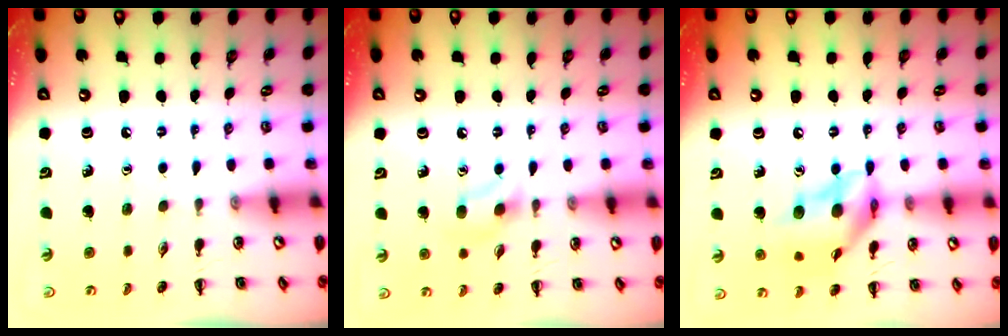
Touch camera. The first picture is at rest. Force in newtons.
{"total": 5.8, "press": 5.5, "slide": 1.6}
{"total": 16.5, "press": 16.1, "slide": 3.4}